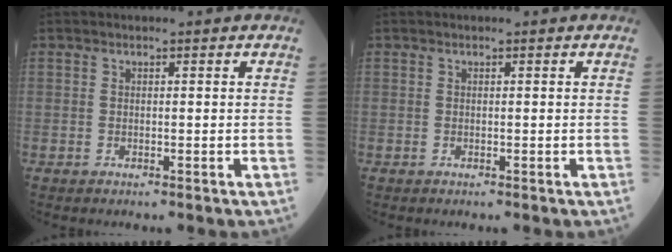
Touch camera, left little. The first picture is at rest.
{"total": 0.0}